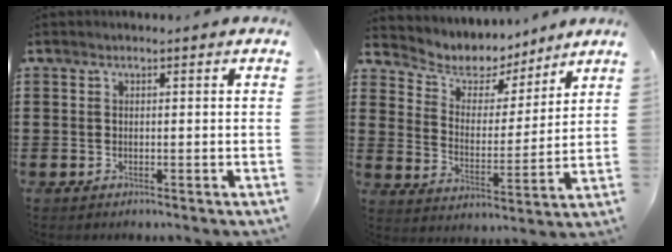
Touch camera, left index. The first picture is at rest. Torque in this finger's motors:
{"motor_torque": [2.14, 0.00, 0.06, 0.01]}